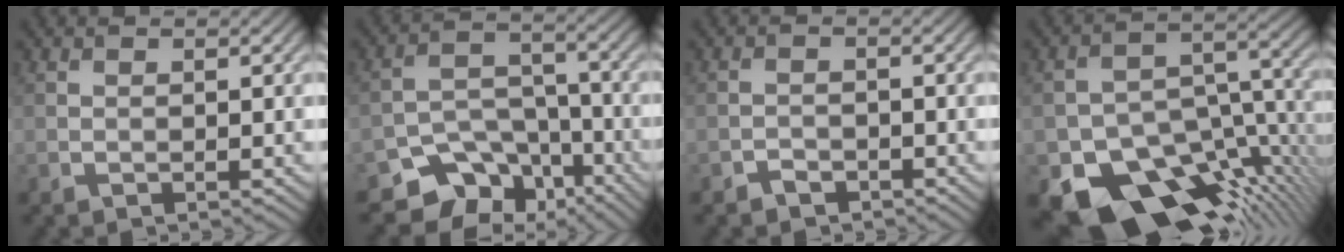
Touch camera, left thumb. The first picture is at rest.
{"total": 10.4, "force": [-7.5, 6.4, 3.5], "torque": [-0.058, -0.002, -0.119]}
{"total": 1.6, "force": [-1.3, 0.8, 0.4], "torque": [-0.003, 0.002, -0.028]}
{"total": 16.1, "force": [-9.5, 9.1, 9.3], "torque": [-0.155, -0.044, -0.134]}